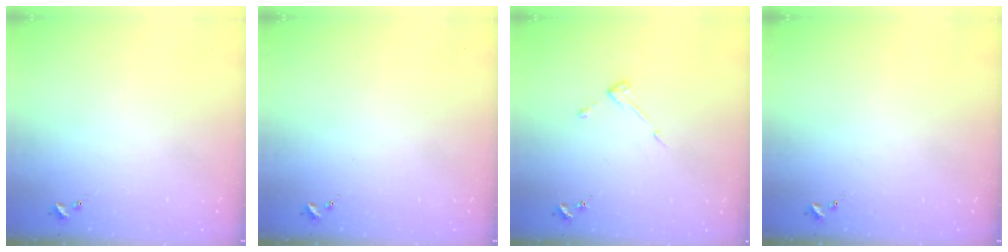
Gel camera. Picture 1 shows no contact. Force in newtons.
{"total": 0.0}
{"total": 4.7, "press": 4.7, "slide": 0.6}
{"total": 0.0}